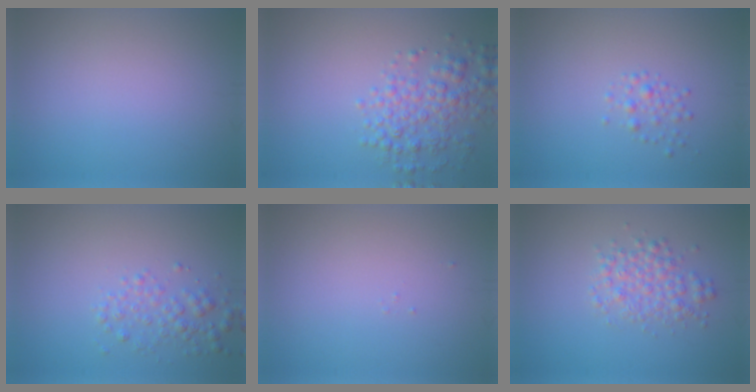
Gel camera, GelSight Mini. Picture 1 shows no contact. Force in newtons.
{"total": 3.8, "press": 3.8, "slide": 0.1}
{"total": 1.3, "press": 1.3, "slide": 0.0}
{"total": 2.3, "press": 2.3, "slide": 0.0}
{"total": 0.0}
{"total": 3.0, "press": 3.0, "slide": 0.1}